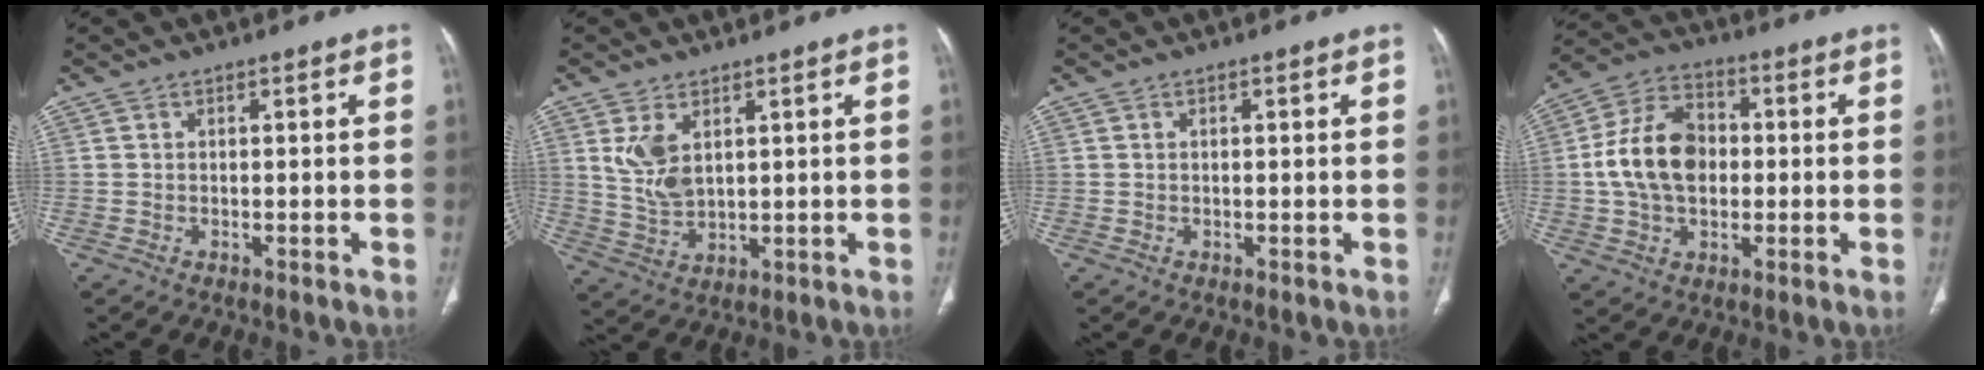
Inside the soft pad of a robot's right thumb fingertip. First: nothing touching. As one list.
[{"total": 6.6, "force": [2.5, 3.6, 4.9], "torque": [-0.095, -0.012, 0.063]}, {"total": 0.7, "force": [0.2, 0.2, 0.6], "torque": [-0.016, 0.005, 0.004]}, {"total": 13.7, "force": [0.0, 9.6, 9.8], "torque": [-0.167, 0.024, -0.006]}]